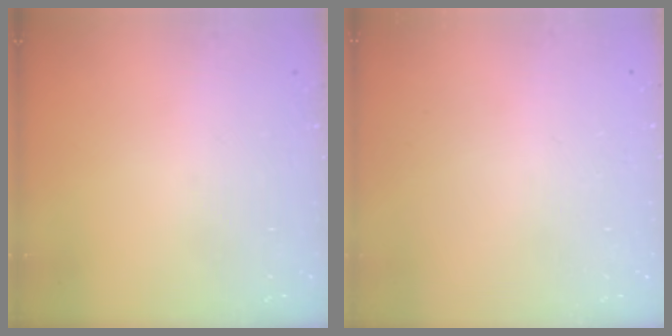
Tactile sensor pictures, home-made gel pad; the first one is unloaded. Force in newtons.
{"total": 2.6, "press": 2.6, "slide": 0.2}